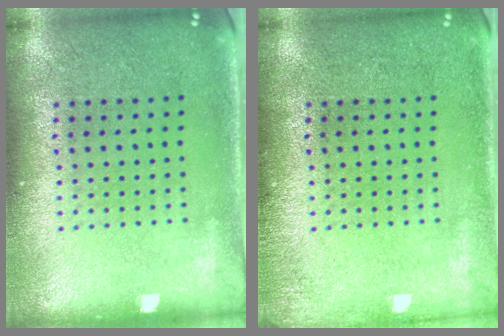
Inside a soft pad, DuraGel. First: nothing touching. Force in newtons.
{"total": 1.2, "press": 1.1, "slide": 0.2}